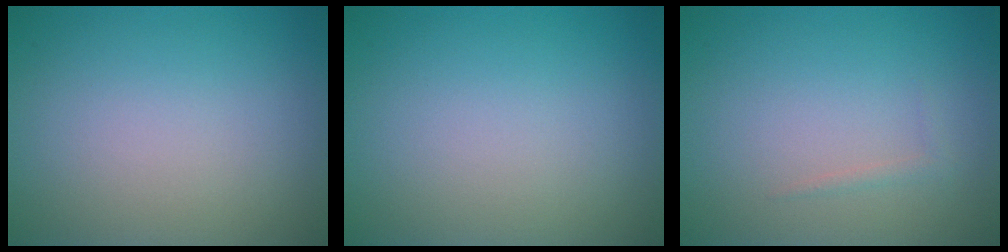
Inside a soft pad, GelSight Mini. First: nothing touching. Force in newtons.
{"total": 0.0}
{"total": 0.6, "press": 0.6, "slide": 0.0}